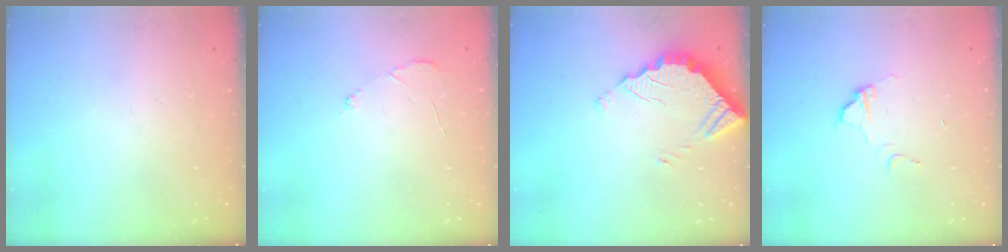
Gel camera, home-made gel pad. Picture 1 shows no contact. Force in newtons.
{"total": 3.0, "press": 3.0, "slide": 0.3}
{"total": 3.6, "press": 3.6, "slide": 0.2}
{"total": 5.7, "press": 5.7, "slide": 0.4}